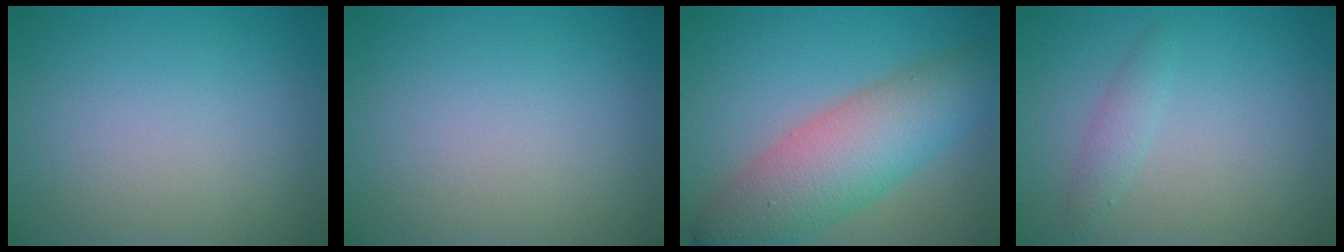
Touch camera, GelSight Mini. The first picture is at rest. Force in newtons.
{"total": 0.0}
{"total": 8.2, "press": 8.2, "slide": 0.2}
{"total": 1.4, "press": 1.4, "slide": 0.0}